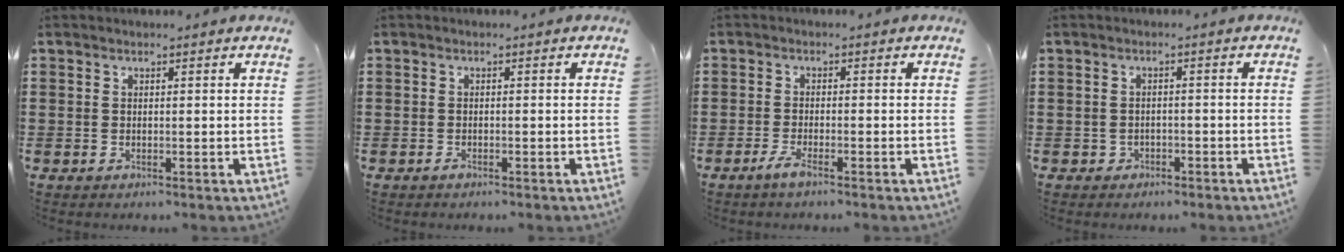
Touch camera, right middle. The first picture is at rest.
{"total": 0.7, "force": [-0.6, 0.1, 0.3], "torque": [-0.009, -0.004, -0.011]}
{"total": 2.3, "force": [-1.5, 0.1, 1.8], "torque": [-0.037, -0.005, -0.030]}
{"total": 1.2, "force": [-1.0, 0.7, 0.1], "torque": [-0.008, -0.001, -0.023]}